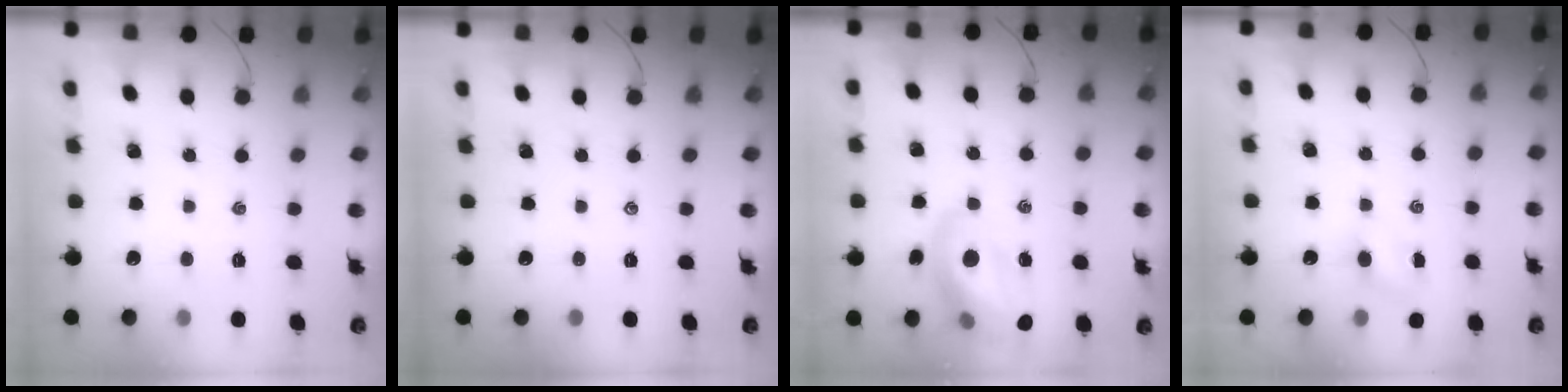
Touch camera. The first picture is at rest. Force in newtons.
{"total": 0.0}
{"total": 14.7, "press": 14.2, "slide": 3.7}
{"total": 4.2, "press": 4.1, "slide": 1.1}